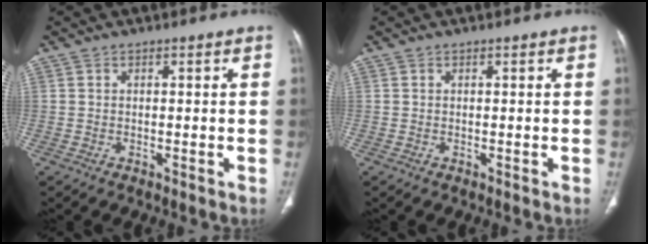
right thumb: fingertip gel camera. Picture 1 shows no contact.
{"total": 0.0}